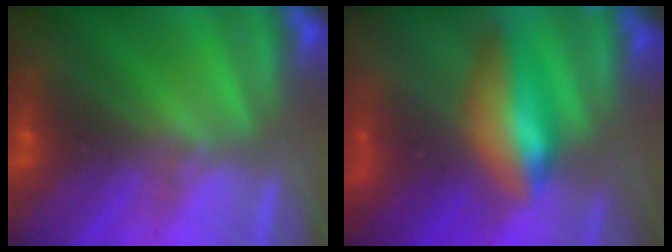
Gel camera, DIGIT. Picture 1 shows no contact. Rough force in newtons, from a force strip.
{"total": 12.7}